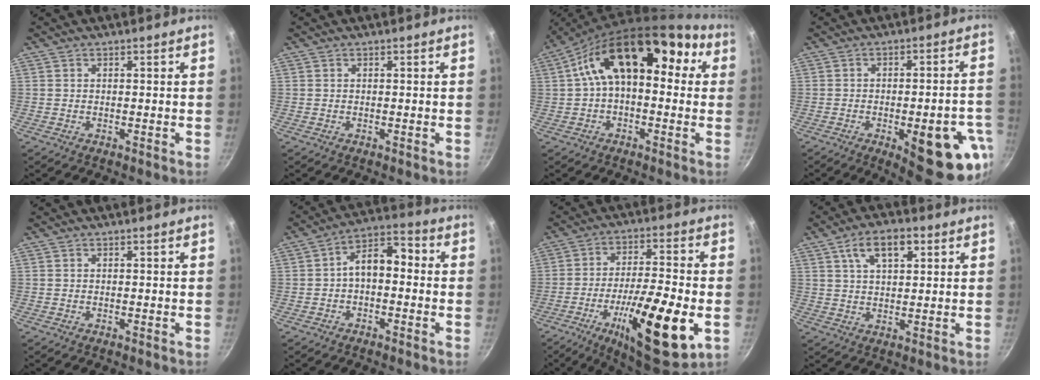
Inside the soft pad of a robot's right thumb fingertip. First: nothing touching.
{"total": 0.0}
{"total": 15.5, "force": [3.2, 9.3, 11.9], "torque": [-0.156, 0.042, 0.029]}
{"total": 18.0, "force": [-6.9, 6.4, 15.4], "torque": [-0.149, 0.017, -0.082]}
{"total": 0.0}
{"total": 8.1, "force": [-0.8, 4.9, 6.4], "torque": [-0.081, 0.040, -0.025]}
{"total": 21.4, "force": [-6.8, 5.9, 19.4], "torque": [-0.306, 0.021, -0.107]}
{"total": 8.5, "force": [3.7, 4.4, 6.3], "torque": [-0.091, 0.001, 0.060]}